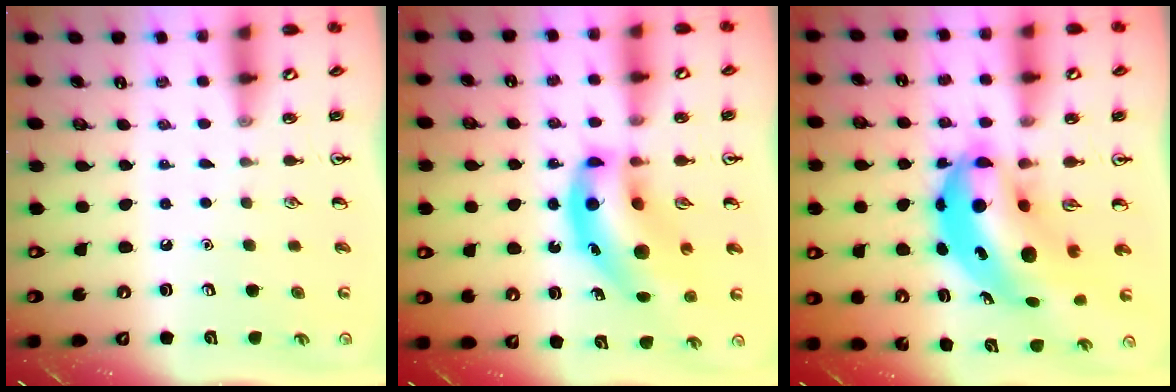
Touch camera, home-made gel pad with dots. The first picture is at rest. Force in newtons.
{"total": 15.6, "press": 15.0, "slide": 4.3}
{"total": 12.1, "press": 11.7, "slide": 3.1}